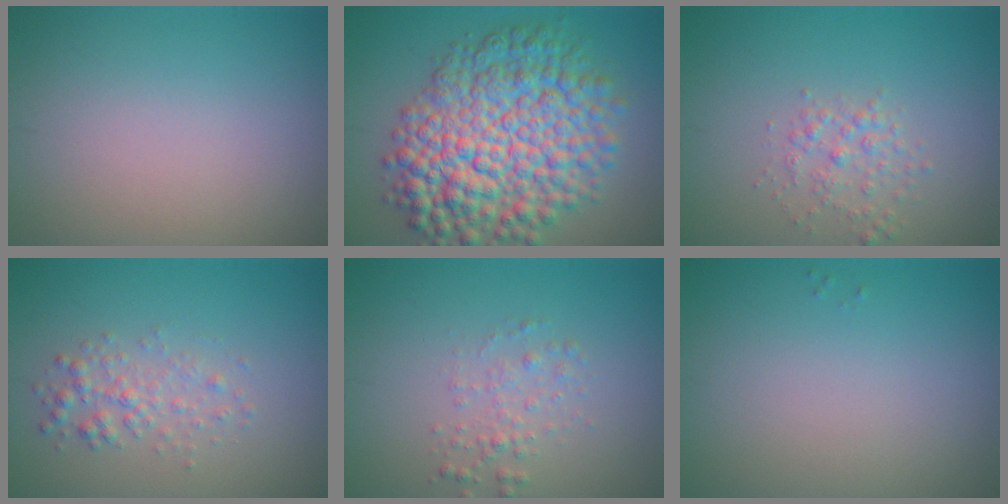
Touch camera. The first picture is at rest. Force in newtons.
{"total": 11.4, "press": 11.4, "slide": 0.2}
{"total": 1.9, "press": 1.9, "slide": 0.1}
{"total": 2.1, "press": 2.1, "slide": 0.0}
{"total": 1.6, "press": 1.6, "slide": 0.1}
{"total": 0.0}